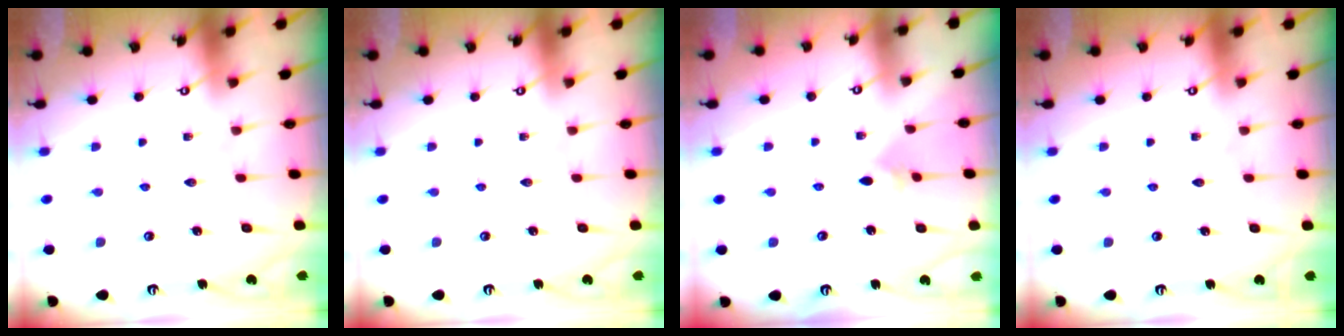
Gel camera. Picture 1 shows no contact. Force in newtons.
{"total": 0.0}
{"total": 2.5, "press": 2.4, "slide": 0.6}
{"total": 0.0}